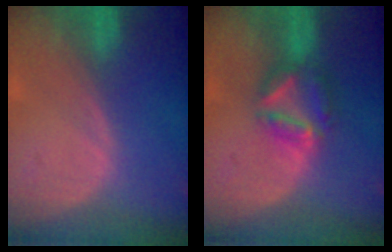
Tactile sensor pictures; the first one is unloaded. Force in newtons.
{"total": 6.2, "press": 5.6, "slide": 2.7}